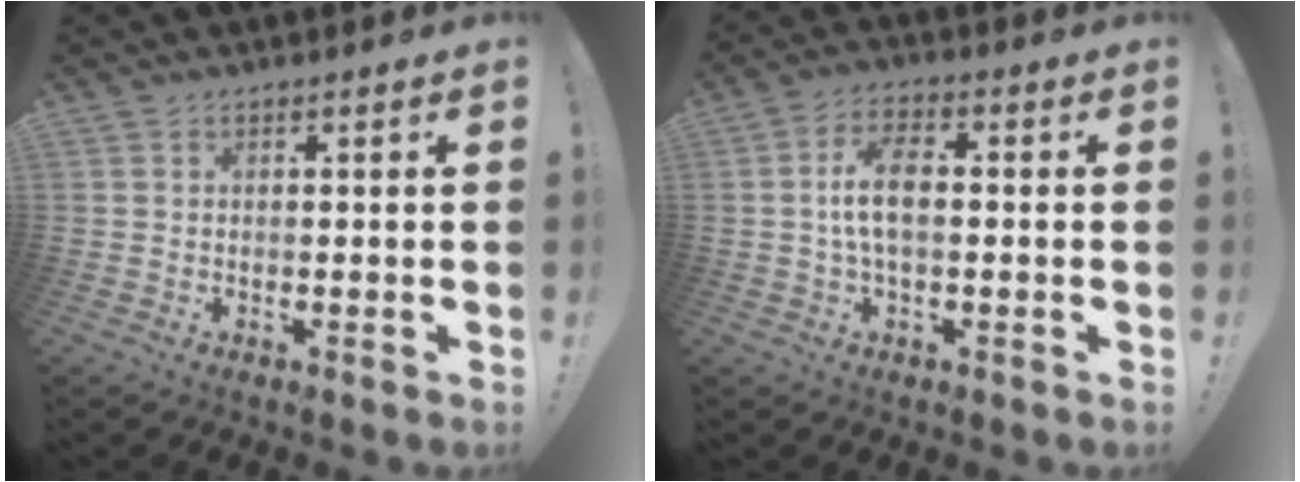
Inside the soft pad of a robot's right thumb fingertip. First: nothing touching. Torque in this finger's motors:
{"motor_torque": [0.49, 0.95, 0.38, -0.45, 0.04]}